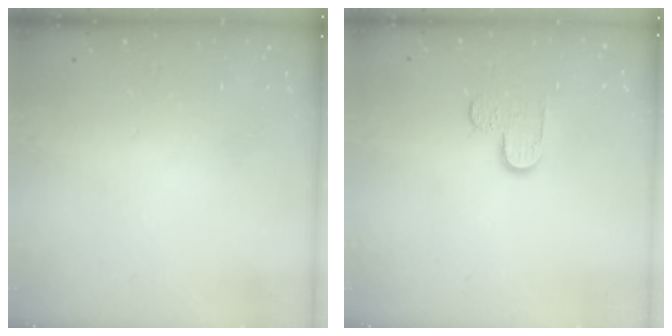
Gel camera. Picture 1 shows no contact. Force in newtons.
{"total": 5.3, "press": 5.3, "slide": 0.3}